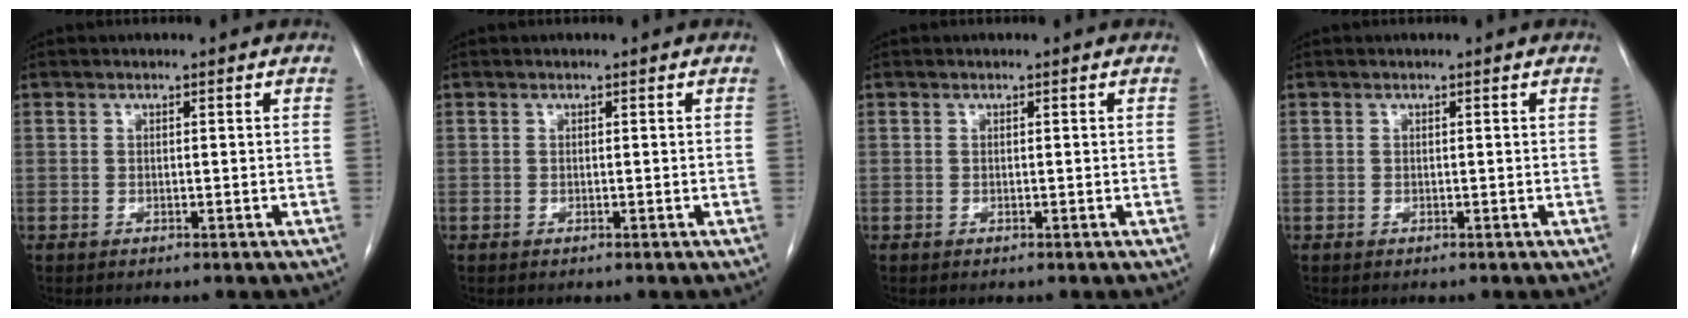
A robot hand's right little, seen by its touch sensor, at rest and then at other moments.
{"total": 0.0}
{"total": 0.0}
{"total": 0.0}